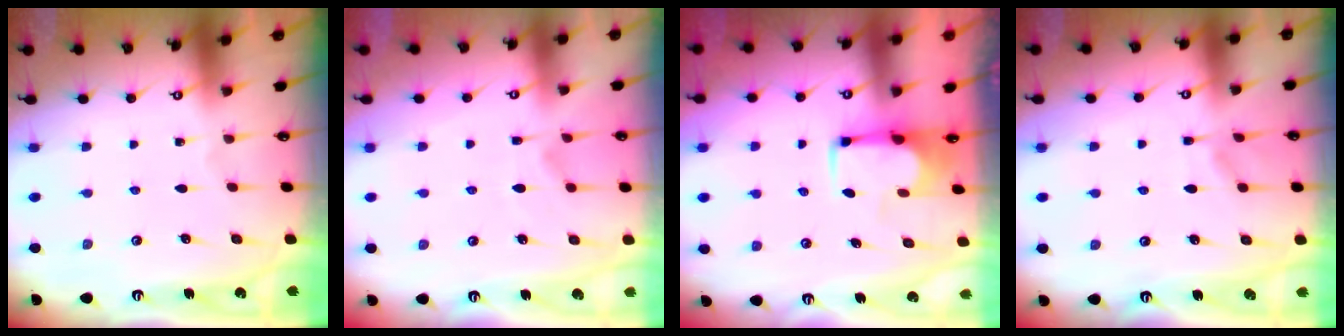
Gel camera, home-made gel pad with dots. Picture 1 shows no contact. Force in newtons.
{"total": 1.4, "press": 0.5, "slide": 1.3}
{"total": 1.9, "press": 1.7, "slide": 0.8}
{"total": 5.1, "press": 5.1, "slide": 0.5}